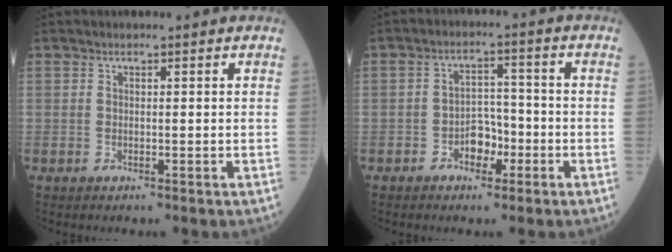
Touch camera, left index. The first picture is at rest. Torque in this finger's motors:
{"motor_torque": [0.01, 0.12, 0.05, 0.00]}